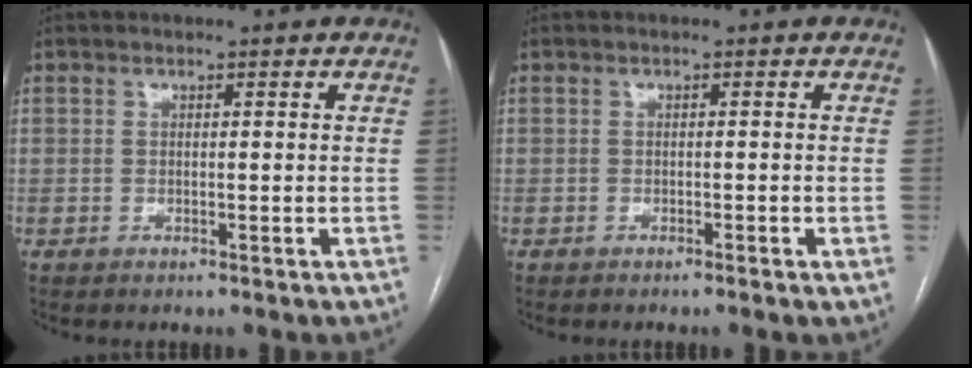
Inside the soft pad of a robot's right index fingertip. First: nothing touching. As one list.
[{"total": 0.8, "force": [-0.6, 0.0, 0.6], "torque": [-0.011, -0.001, -0.010]}]